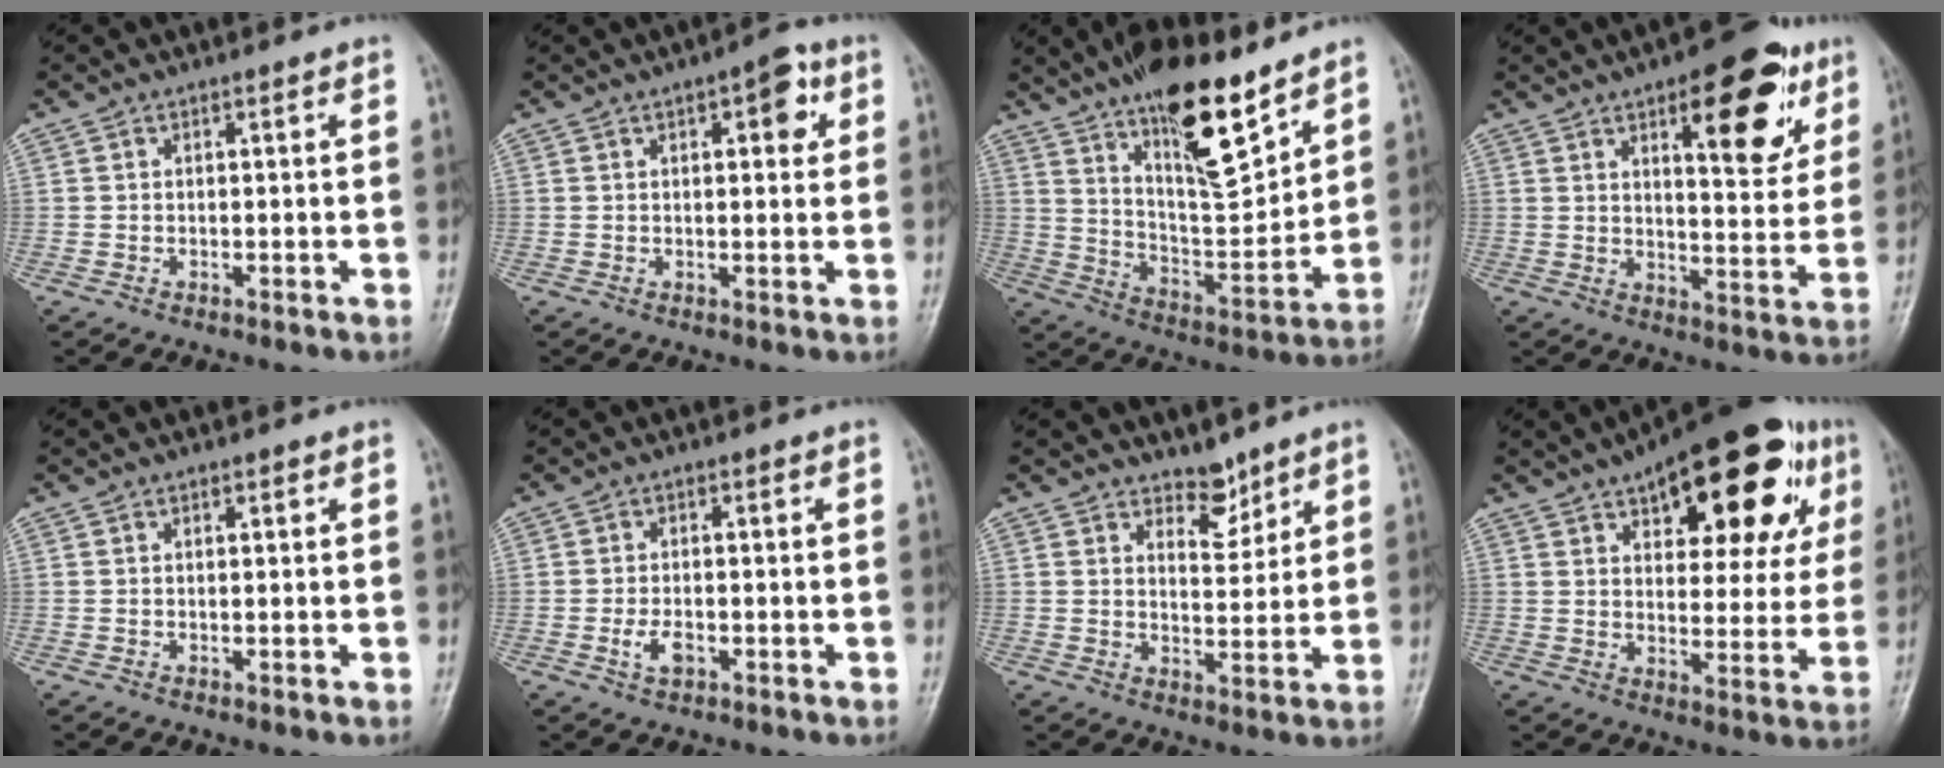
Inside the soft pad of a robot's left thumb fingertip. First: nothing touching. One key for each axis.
{"total": 5.8, "fx": 2.2, "fy": 2.6, "fz": 4.7, "tx": -0.040, "ty": 0.000, "tz": 0.021}
{"total": 19.1, "fx": 12.6, "fy": 6.3, "fz": 13.0, "tx": -0.176, "ty": -0.078, "tz": 0.220}
{"total": 15.9, "fx": 7.7, "fy": 6.2, "fz": 12.4, "tx": -0.126, "ty": -0.029, "tz": 0.103}
{"total": 0.7, "fx": 0.3, "fy": 0.4, "fz": 0.5, "tx": -0.004, "ty": 0.000, "tz": 0.004}
{"total": 3.2, "fx": -1.2, "fy": 1.8, "fz": 2.4, "tx": -0.045, "ty": 0.004, "tz": -0.021}
{"total": 4.8, "fx": 3.8, "fy": 2.3, "fz": 1.7, "tx": -0.003, "ty": -0.033, "tz": 0.064}
{"total": 24.6, "fx": 11.7, "fy": 11.0, "fz": 18.6, "tx": -0.220, "ty": -0.002, "tz": 0.163}